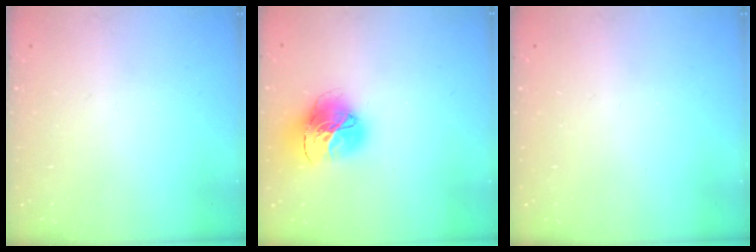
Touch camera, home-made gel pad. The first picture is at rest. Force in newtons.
{"total": 16.7, "press": 16.6, "slide": 1.8}
{"total": 0.0}